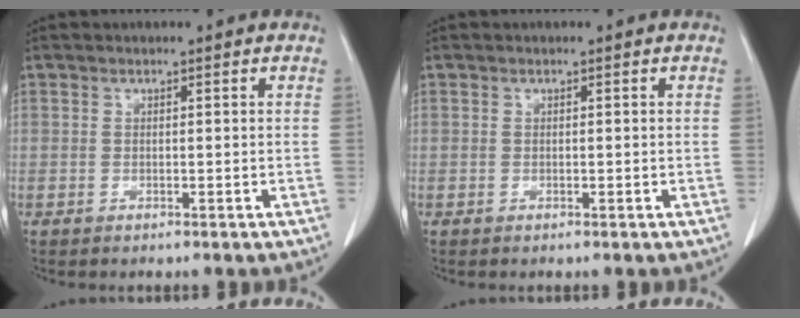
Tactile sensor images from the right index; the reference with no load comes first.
{"total": 0.0}